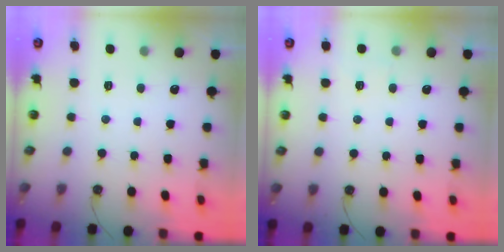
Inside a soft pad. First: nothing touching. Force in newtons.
{"total": 3.5, "press": 2.7, "slide": 2.3}